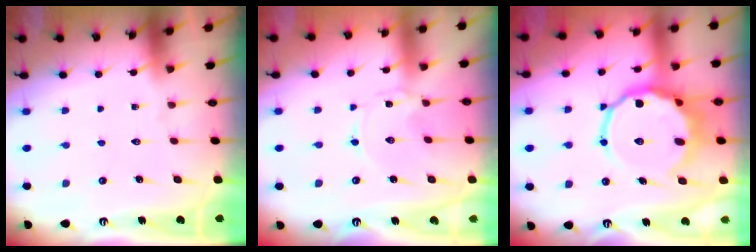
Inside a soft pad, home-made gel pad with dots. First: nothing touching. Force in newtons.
{"total": 0.0}
{"total": 13.8, "press": 13.5, "slide": 3.0}